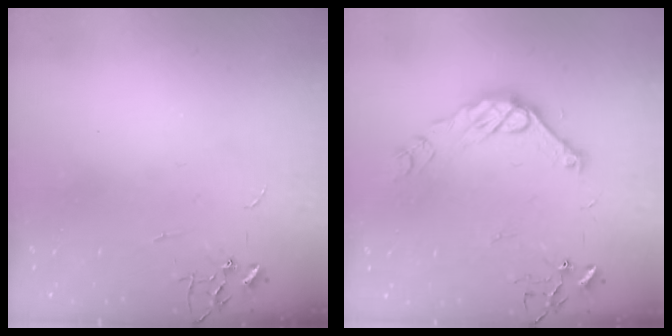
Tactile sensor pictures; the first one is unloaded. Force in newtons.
{"total": 12.8, "press": 12.8, "slide": 0.8}